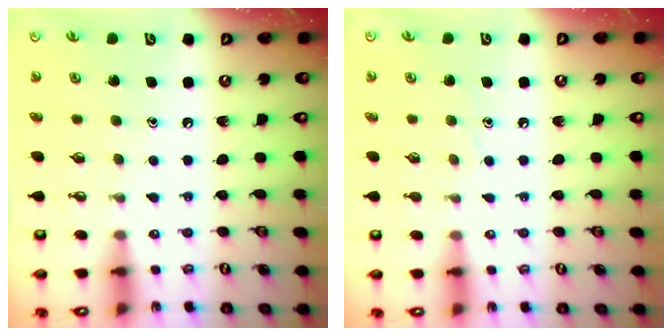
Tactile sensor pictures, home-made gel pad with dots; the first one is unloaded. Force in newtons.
{"total": 4.6, "press": 4.6, "slide": 0.5}